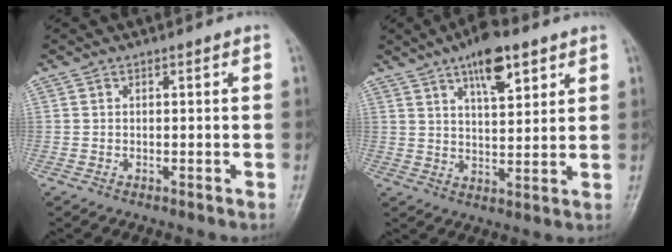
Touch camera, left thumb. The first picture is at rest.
{"total": 9.9, "force": [5.7, 3.7, 7.2], "torque": [-0.096, -0.029, 0.092]}